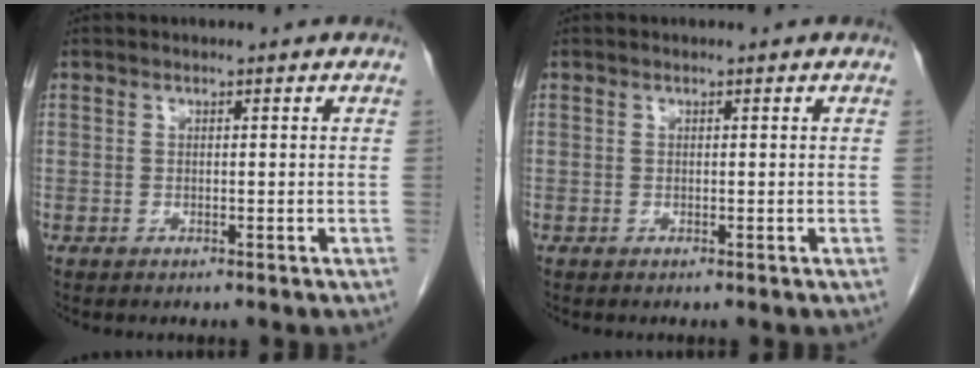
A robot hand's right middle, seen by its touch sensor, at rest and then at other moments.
{"total": 0.0}